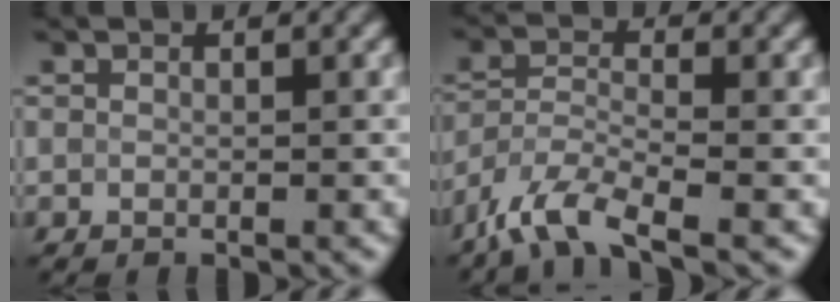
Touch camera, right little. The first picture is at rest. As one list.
[{"total": 5.7, "force": [-4.2, 1.5, 3.6], "torque": [-0.077, -0.010, -0.094]}]